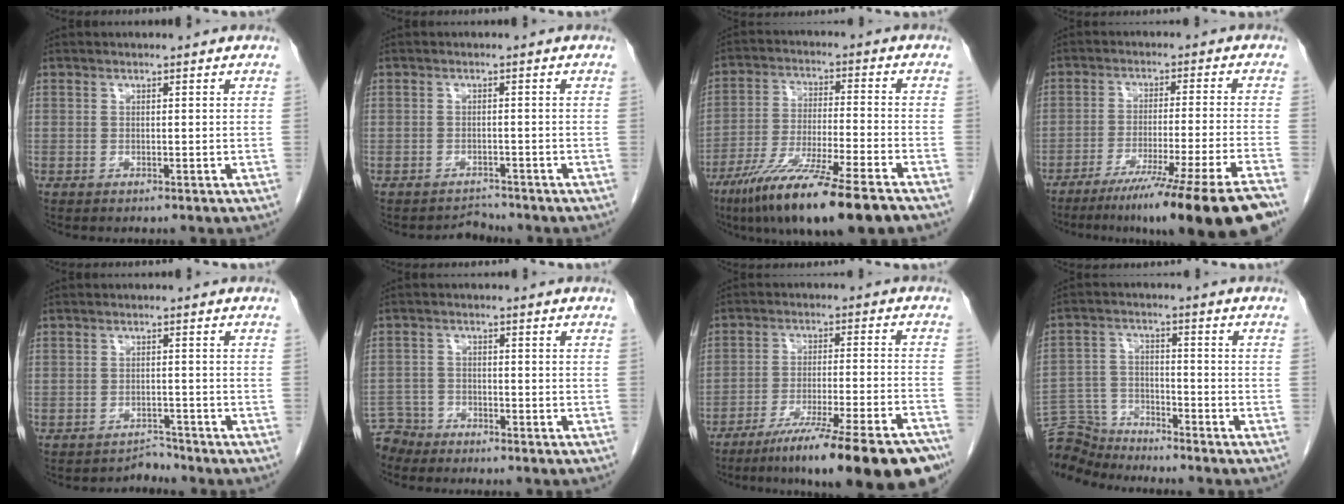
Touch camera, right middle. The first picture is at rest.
{"total": 1.9, "force": [-1.7, 0.3, -0.8], "torque": [0.011, -0.009, -0.025]}
{"total": 16.6, "force": [-11.5, 0.4, 11.9], "torque": [-0.203, -0.050, -0.199]}
{"total": 18.7, "force": [-14.3, -2.6, 11.8], "torque": [-0.126, -0.039, -0.217]}
{"total": 2.1, "force": [-1.8, 0.2, -1.0], "torque": [0.021, -0.002, -0.028]}
{"total": 4.6, "force": [-4.3, 1.4, -0.8], "torque": [0.020, -0.006, -0.084]}
{"total": 20.3, "force": [-15.7, 0.5, 12.8], "torque": [-0.139, -0.019, -0.240]}
{"total": 8.9, "force": [-8.8, 1.0, 0.4], "torque": [-0.013, 0.003, -0.169]}